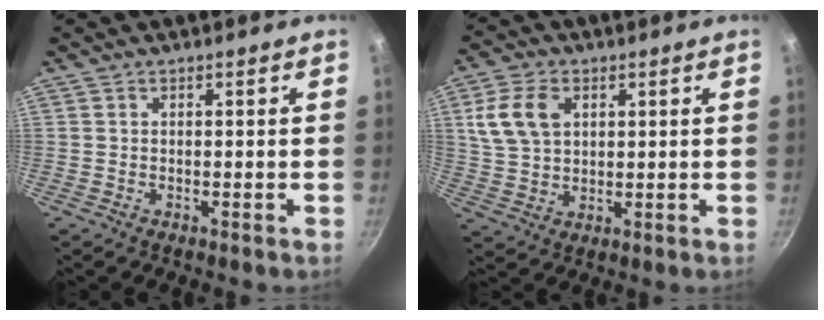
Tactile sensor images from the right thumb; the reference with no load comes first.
{"total": 9.3, "force": [3.0, 6.3, 6.1], "torque": [-0.105, -0.002, 0.060]}